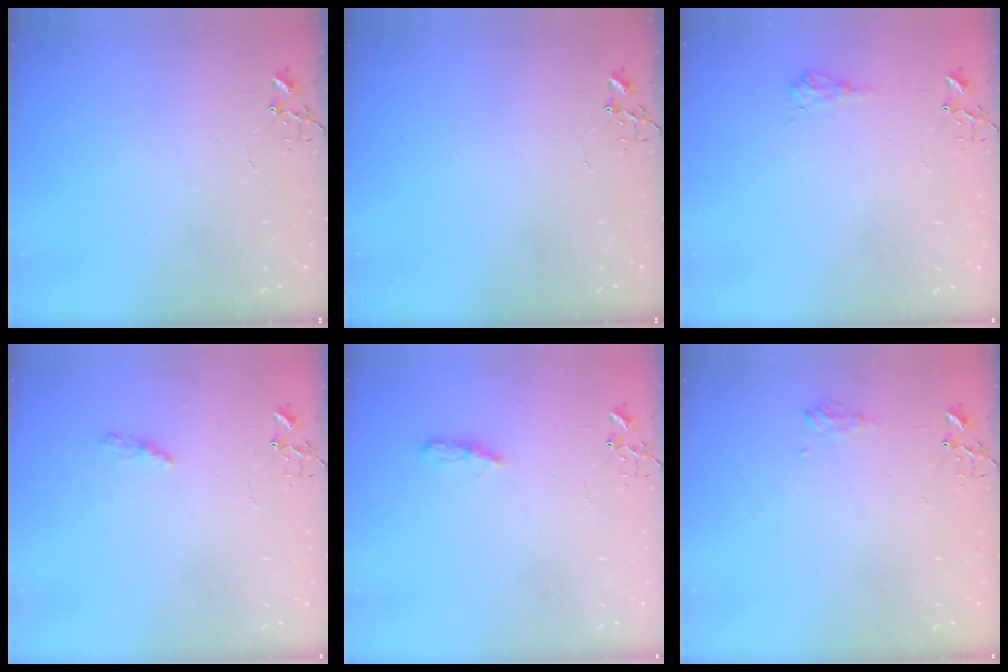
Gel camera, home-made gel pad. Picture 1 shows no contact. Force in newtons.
{"total": 0.0}
{"total": 8.5, "press": 8.5, "slide": 0.8}
{"total": 4.2, "press": 4.2, "slide": 0.5}
{"total": 4.9, "press": 4.8, "slide": 0.6}
{"total": 6.9, "press": 6.8, "slide": 1.0}